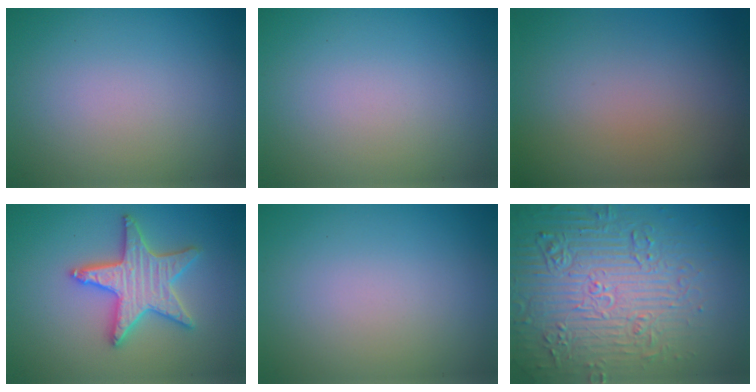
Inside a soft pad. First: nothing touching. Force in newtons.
{"total": 0.0}
{"total": 0.0}
{"total": 5.2, "press": 5.2, "slide": 0.9}
{"total": 0.0}
{"total": 7.9, "press": 7.6, "slide": 2.0}